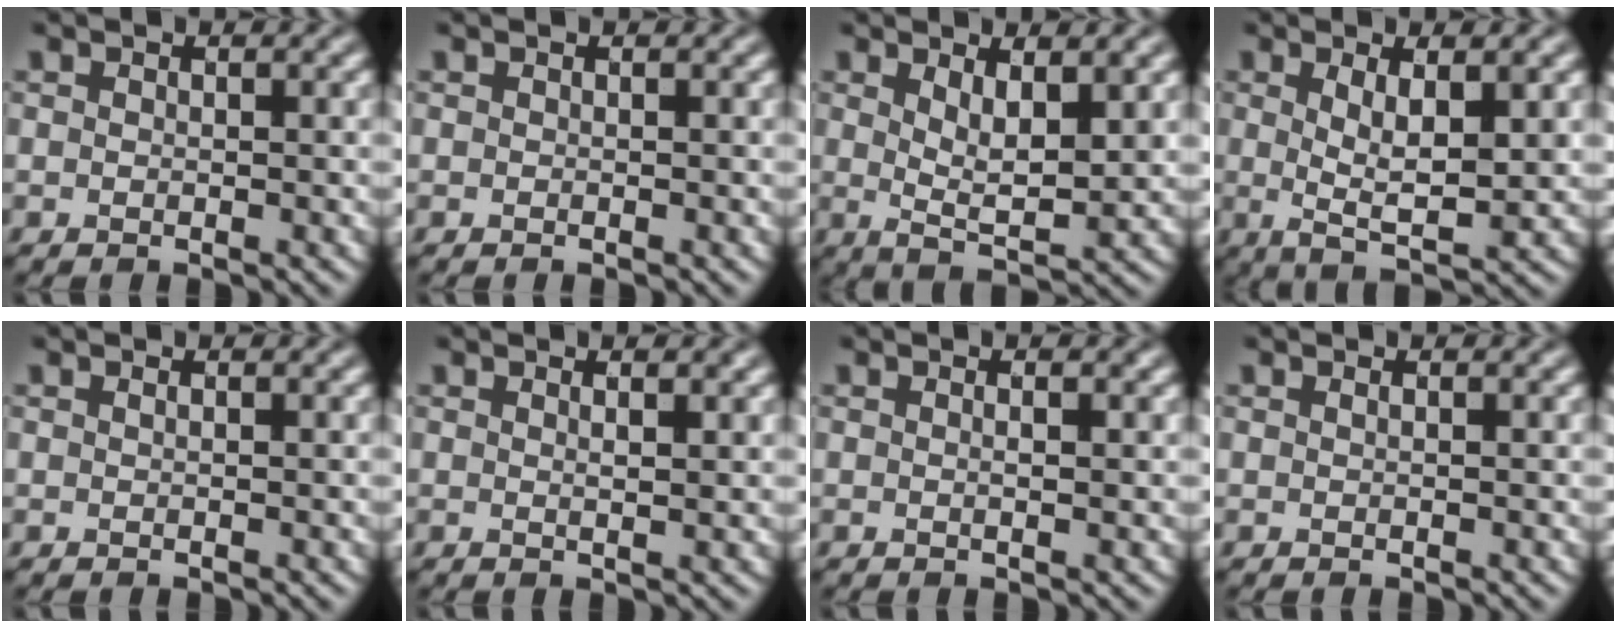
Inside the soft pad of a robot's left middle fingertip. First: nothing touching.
{"total": 0.0}
{"total": 3.9, "force": [1.3, 1.0, 3.5], "torque": [-0.066, -0.015, 0.025]}
{"total": 4.3, "force": [0.6, 1.0, 4.1], "torque": [-0.073, -0.008, 0.013]}
{"total": 0.0}
{"total": 1.5, "force": [0.7, 0.3, 1.3], "torque": [-0.011, 0.003, 0.002]}
{"total": 1.1, "force": [0.2, 0.1, 1.1], "torque": [-0.009, -0.006, -0.004]}
{"total": 0.0}